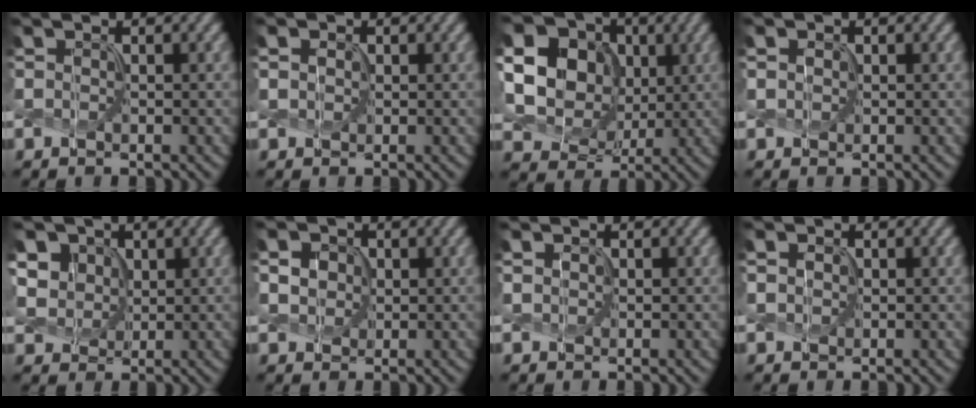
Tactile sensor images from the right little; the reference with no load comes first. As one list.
[{"total": 1.6, "force": [0.7, 1.3, 0.7], "torque": [-0.019, 0.011, 0.003]}, {"total": 19.1, "force": [4.6, 16.7, 8.0], "torque": [-0.216, 0.025, 0.067]}, {"total": 0.9, "force": [0.4, 0.8, 0.3], "torque": [-0.007, 0.004, 0.001]}, {"total": 7.9, "force": [3.6, 6.1, 3.6], "torque": [-0.091, 0.023, 0.055]}, {"total": 4.4, "force": [1.9, 3.4, 2.0], "torque": [-0.046, 0.018, 0.021]}, {"total": 0.7, "force": [0.4, 0.6, 0.1], "torque": [-0.003, 0.001, 0.006]}, {"total": 1.2, "force": [0.6, 1.0, 0.4], "torque": [-0.012, 0.006, 0.001]}]